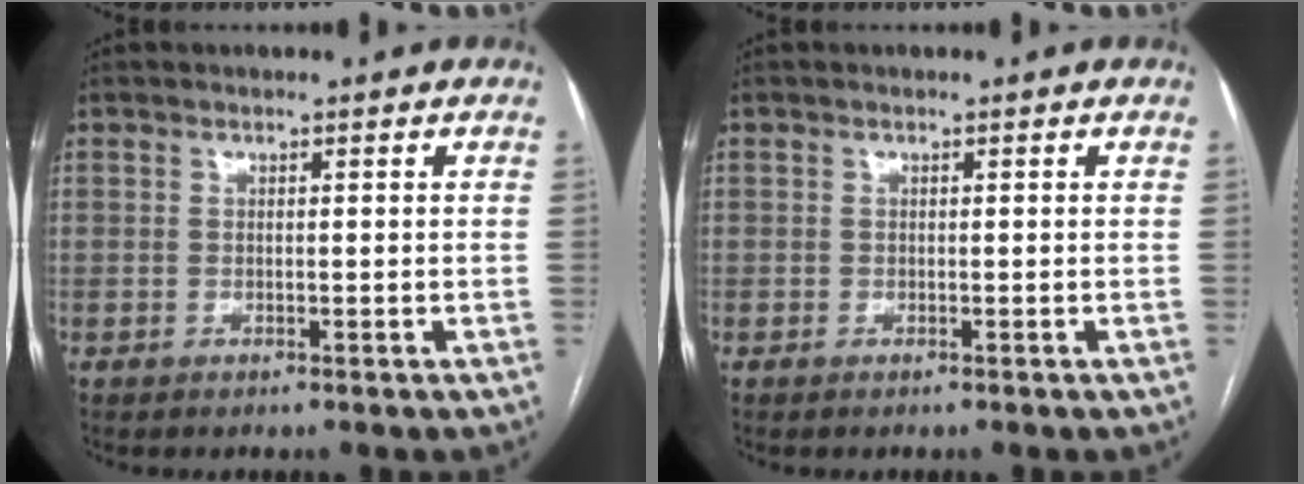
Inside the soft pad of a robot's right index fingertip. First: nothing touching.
{"total": 0.0}